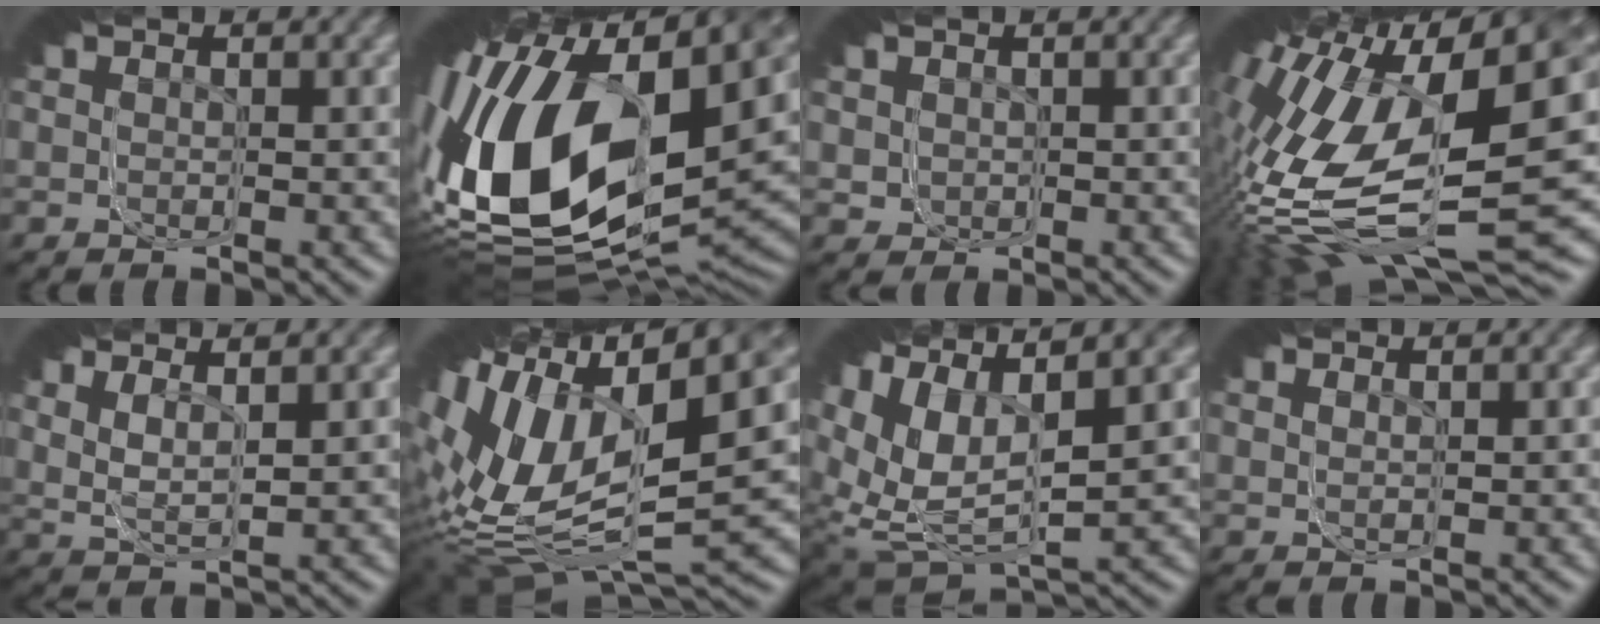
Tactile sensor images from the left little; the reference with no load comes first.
{"total": 24.9, "force": [-1.0, 13.6, 20.8], "torque": [-0.306, 0.023, -0.033]}
{"total": 3.3, "force": [0.0, 3.1, 1.2], "torque": [-0.026, -0.006, -0.004]}
{"total": 19.4, "force": [-1.7, 9.2, 17.0], "torque": [-0.221, 0.007, -0.042]}
{"total": 5.1, "force": [1.5, 3.3, 3.6], "torque": [-0.064, 0.019, 0.008]}
{"total": 18.3, "force": [-1.9, 10.7, 14.7], "torque": [-0.201, 0.005, -0.054]}
{"total": 14.9, "force": [1.3, 10.8, 10.3], "torque": [-0.172, 0.003, 0.000]}
{"total": 1.1, "force": [0.5, 0.5, 0.8], "torque": [-0.018, 0.014, 0.000]}